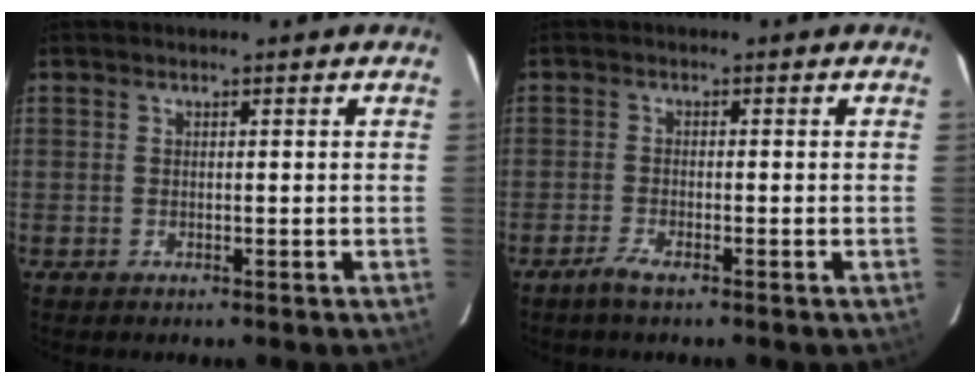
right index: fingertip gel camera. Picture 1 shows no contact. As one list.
[{"total": 2.1, "force": [-1.7, 0.1, 1.3], "torque": [-0.035, -0.004, -0.034]}]